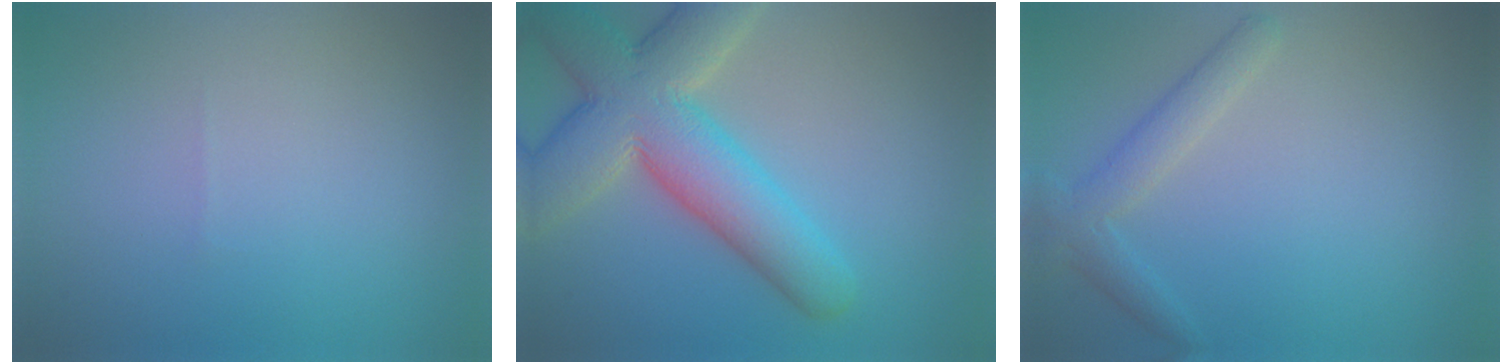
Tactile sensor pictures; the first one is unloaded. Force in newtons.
{"total": 9.6, "press": 9.6, "slide": 0.8}
{"total": 2.6, "press": 2.6, "slide": 0.1}